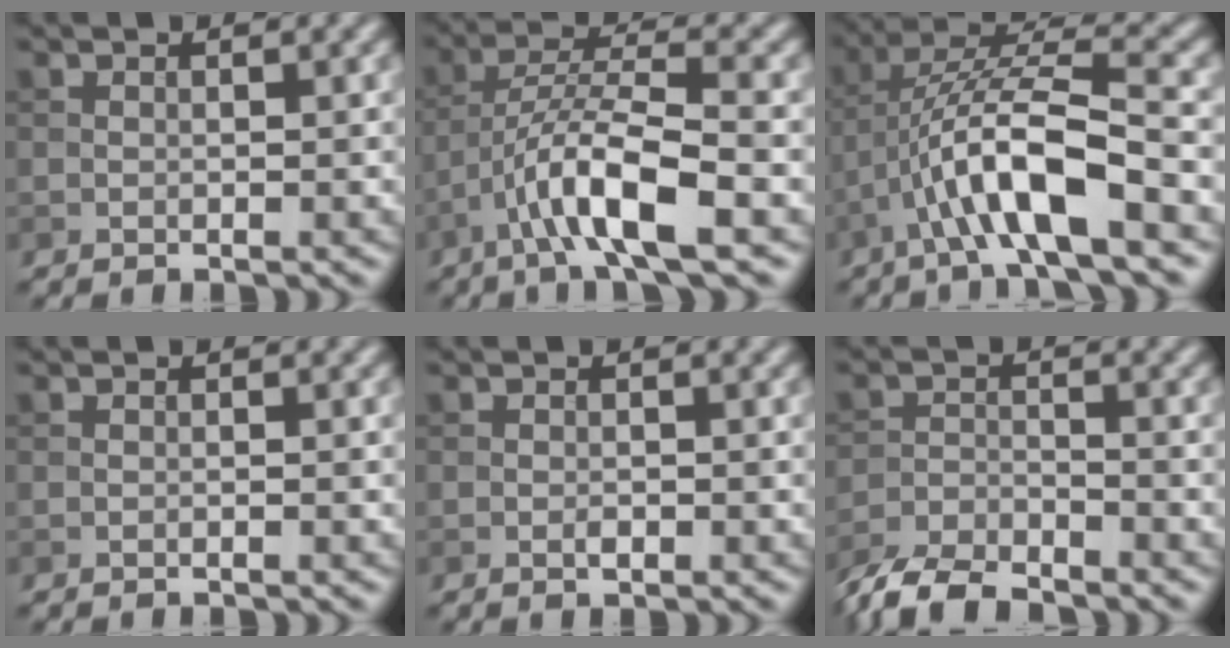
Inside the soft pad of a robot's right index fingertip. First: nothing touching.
{"total": 7.4, "force": [-3.8, 1.6, 6.1], "torque": [-0.109, 0.010, -0.074]}
{"total": 8.5, "force": [-3.6, 2.0, 7.4], "torque": [-0.136, 0.015, -0.071]}
{"total": 0.0}
{"total": 0.7, "force": [-0.3, 0.3, 0.5], "torque": [-0.008, 0.000, -0.005]}
{"total": 5.5, "force": [-4.8, 1.4, 2.2], "torque": [-0.037, -0.009, -0.100]}